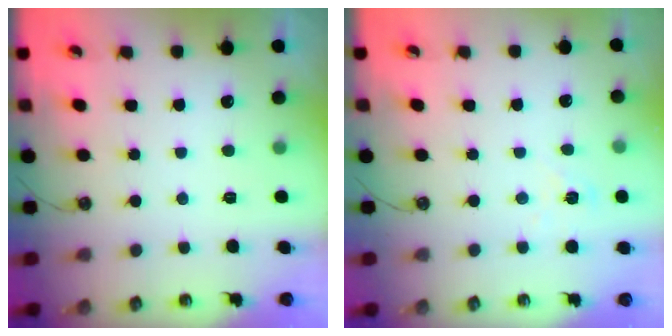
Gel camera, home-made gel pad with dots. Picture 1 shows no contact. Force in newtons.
{"total": 6.4, "press": 6.4, "slide": 0.5}